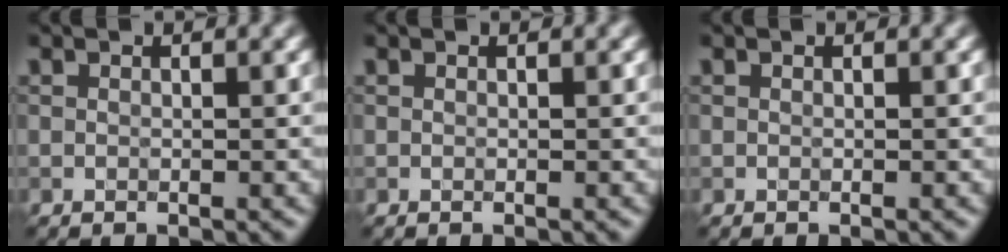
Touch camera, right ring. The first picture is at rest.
{"total": 0.0}
{"total": 0.0}